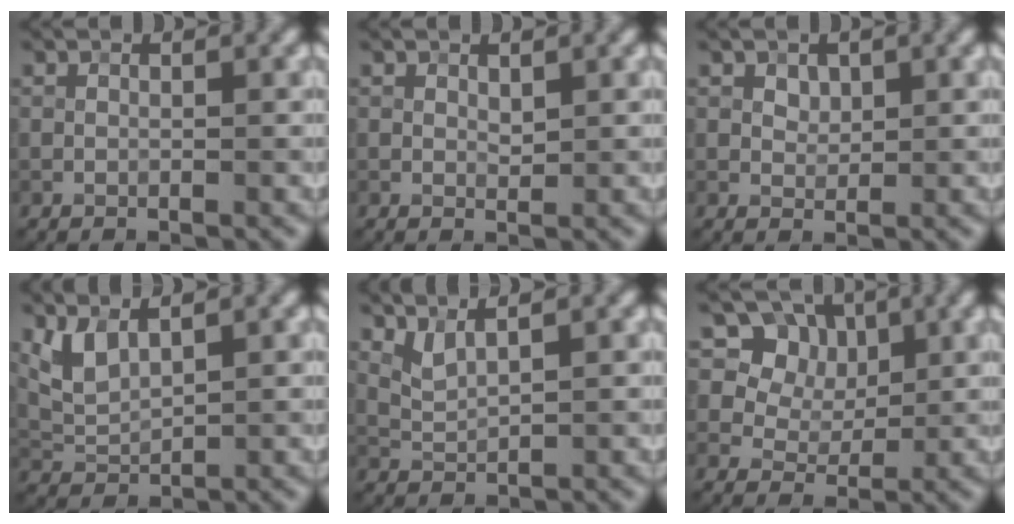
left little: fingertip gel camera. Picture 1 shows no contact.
{"total": 0.8, "force": [0.4, 0.4, 0.5], "torque": [-0.010, -0.002, 0.008]}
{"total": 1.2, "force": [0.7, 0.9, 0.4], "torque": [-0.006, -0.005, 0.012]}
{"total": 3.0, "force": [1.8, 1.3, 2.1], "torque": [-0.053, -0.003, 0.042]}
{"total": 1.9, "force": [1.4, 0.3, 1.2], "torque": [-0.033, -0.006, 0.037]}
{"total": 9.5, "force": [4.6, 7.1, 4.2], "torque": [-0.072, 0.005, 0.072]}